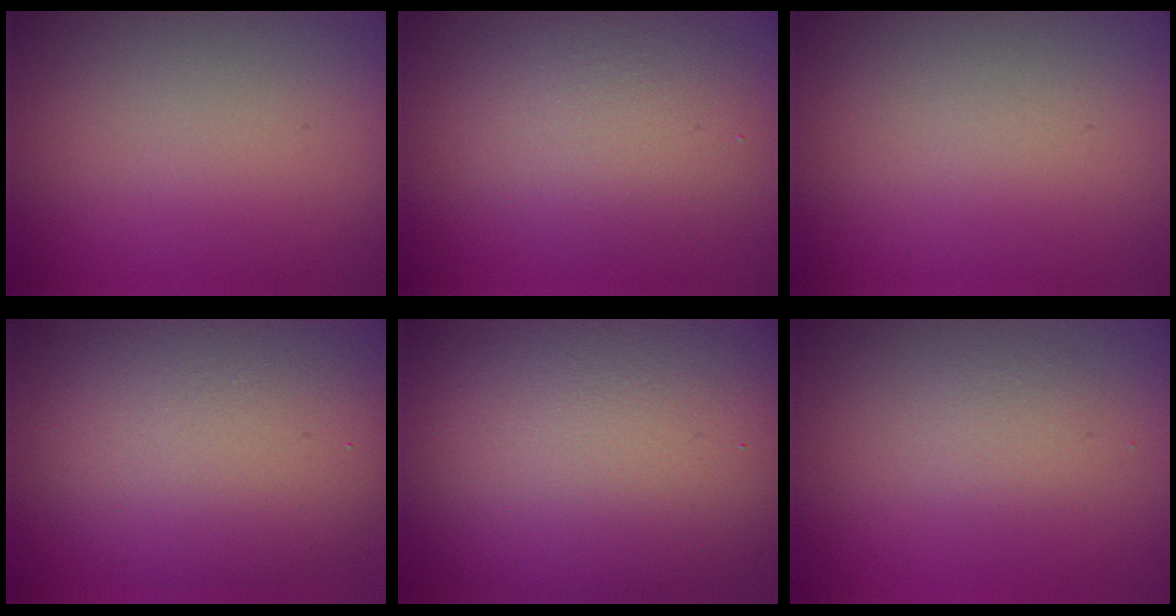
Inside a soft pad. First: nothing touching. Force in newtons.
{"total": 4.1, "press": 4.1, "slide": 0.2}
{"total": 0.0}
{"total": 10.4, "press": 10.4, "slide": 0.2}
{"total": 18.7, "press": 18.7, "slide": 0.8}
{"total": 1.3, "press": 1.3, "slide": 0.1}